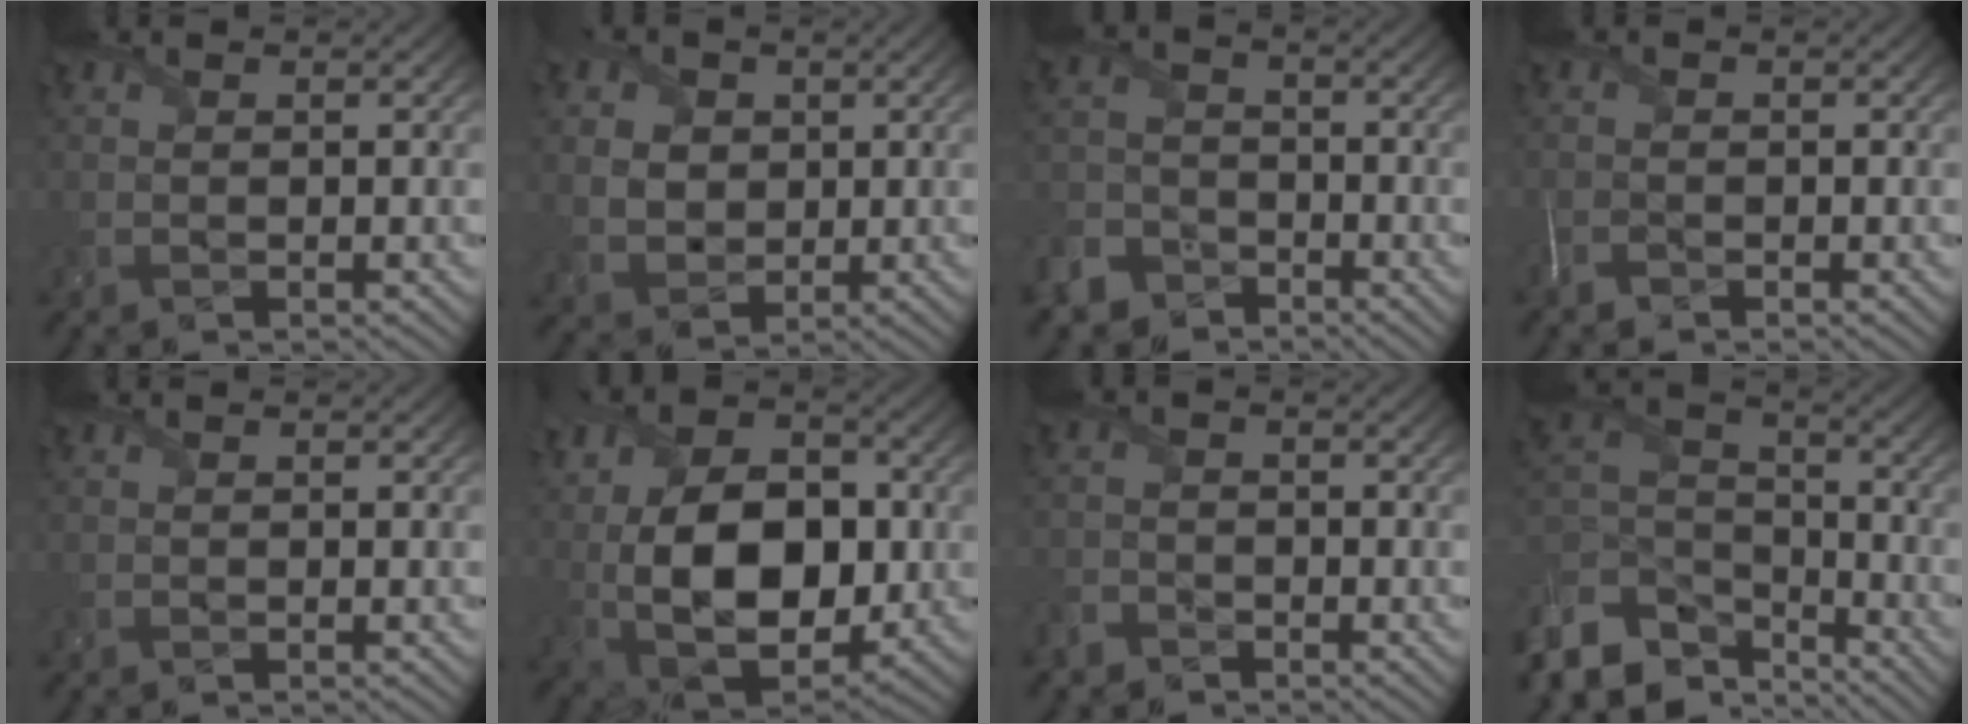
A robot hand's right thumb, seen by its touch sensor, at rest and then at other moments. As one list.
[{"total": 5.0, "force": [1.4, 4.2, 2.3], "torque": [-0.086, -0.003, 0.020]}, {"total": 6.4, "force": [-4.7, 3.9, 1.8], "torque": [-0.049, -0.011, -0.107]}, {"total": 1.5, "force": [-1.3, 0.7, 0.3], "torque": [-0.015, -0.005, -0.032]}, {"total": 0.0}, {"total": 15.6, "force": [-0.1, 10.2, 11.8], "torque": [-0.225, 0.002, 0.007]}, {"total": 2.5, "force": [-2.1, 1.4, 0.4], "torque": [-0.013, -0.004, -0.050]}, {"total": 12.7, "force": [-8.8, 7.3, 5.7], "torque": [-0.172, -0.027, -0.159]}]